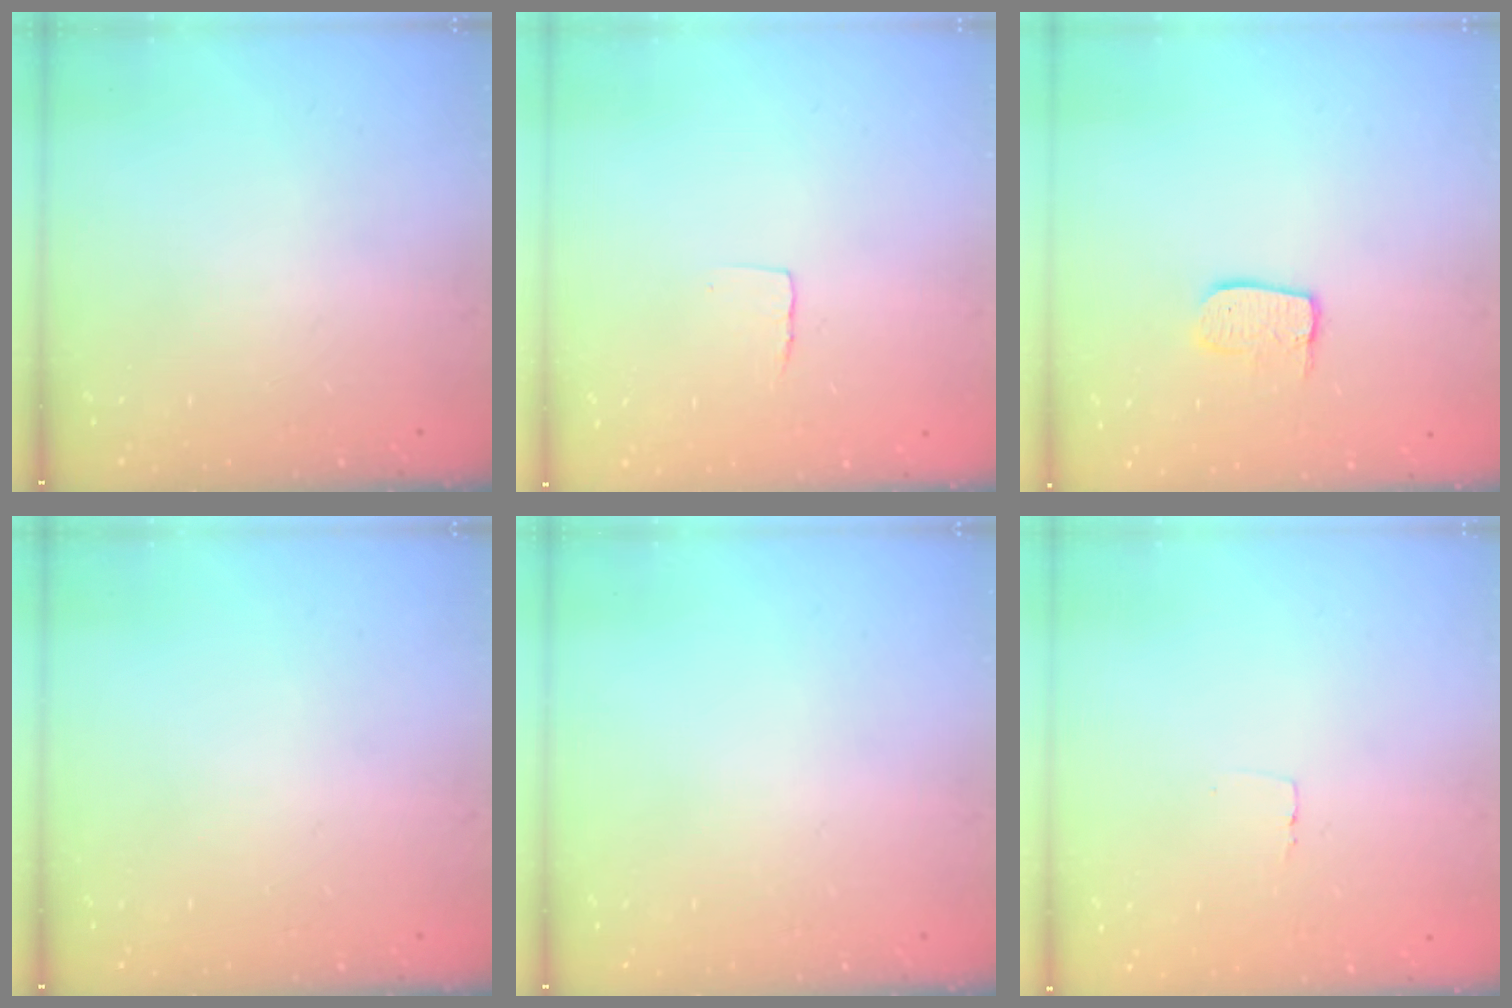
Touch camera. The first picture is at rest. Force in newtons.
{"total": 4.0, "press": 4.0, "slide": 0.2}
{"total": 7.0, "press": 7.0, "slide": 0.3}
{"total": 0.0}
{"total": 0.0}
{"total": 2.3, "press": 2.3, "slide": 0.1}